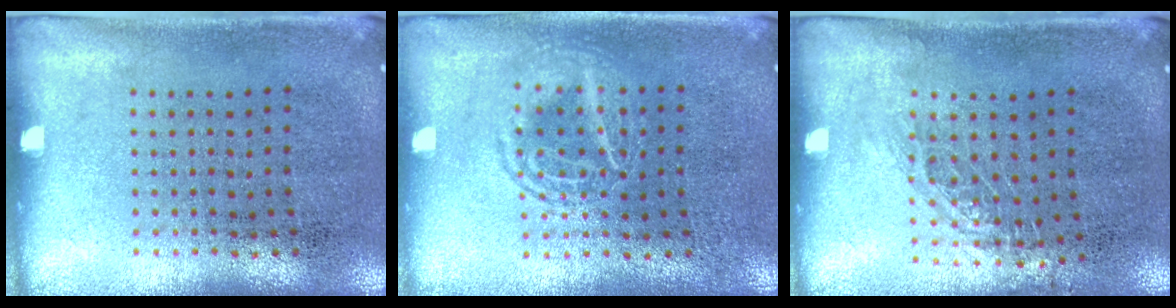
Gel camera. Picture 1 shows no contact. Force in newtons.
{"total": 2.2, "press": 2.2, "slide": 0.3}
{"total": 0.8, "press": 0.8, "slide": 0.2}